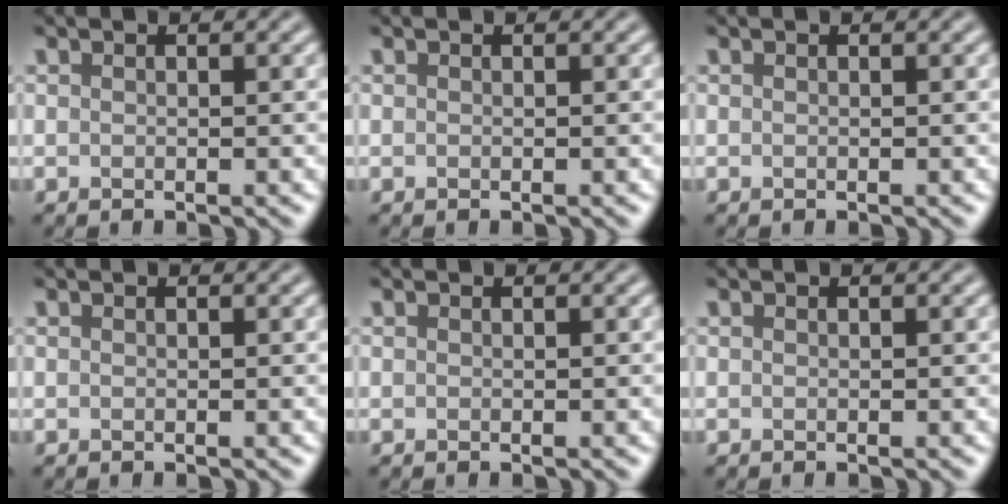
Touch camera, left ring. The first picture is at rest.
{"total": 0.0}
{"total": 0.0}
{"total": 0.0}
{"total": 0.0}
{"total": 0.0}